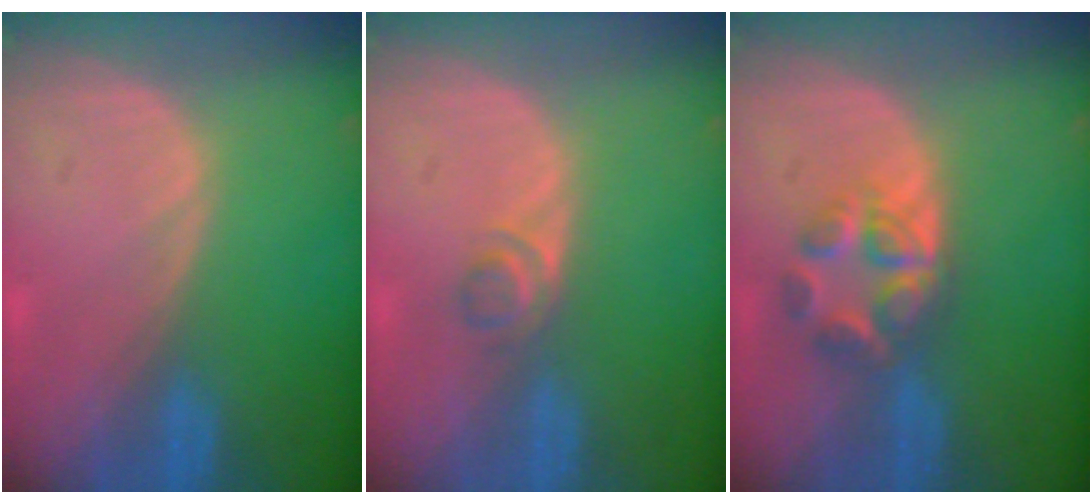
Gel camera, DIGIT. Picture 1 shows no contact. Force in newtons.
{"total": 2.2, "press": 2.0, "slide": 0.9}
{"total": 5.9, "press": 5.5, "slide": 2.2}